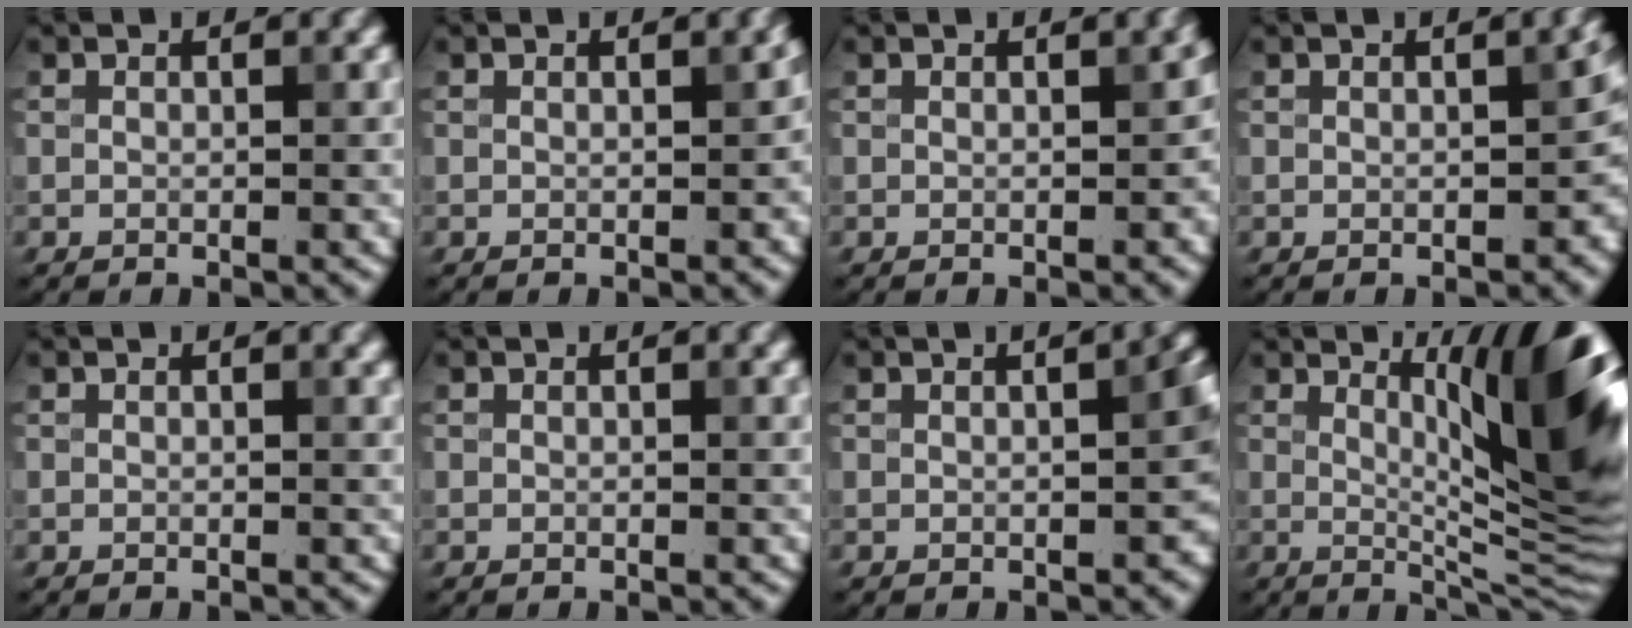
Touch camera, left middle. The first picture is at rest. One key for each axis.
{"total": 1.2, "fx": 0.2, "fy": 0.5, "fz": 1.1, "tx": -0.007, "ty": 0.007, "tz": 0.011}
{"total": 1.6, "fx": 0.3, "fy": 0.8, "fz": 1.4, "tx": -0.011, "ty": 0.006, "tz": 0.012}
{"total": 3.4, "fx": -0.1, "fy": 1.9, "fz": 2.9, "tx": -0.024, "ty": 0.006, "tz": 0.008}
{"total": 1.0, "fx": 0.6, "fy": 0.5, "fz": 0.7, "tx": 0.000, "ty": 0.004, "tz": 0.007}
{"total": 0.7, "fx": 0.4, "fy": 0.3, "fz": 0.6, "tx": -0.003, "ty": 0.003, "tz": 0.005}
{"total": 2.9, "fx": -0.1, "fy": 1.0, "fz": 2.7, "tx": -0.024, "ty": 0.012, "tz": 0.006}
{"total": 12.0, "fx": 3.1, "fy": 3.0, "fz": 11.2, "tx": -0.120, "ty": -0.001, "tz": 0.049}